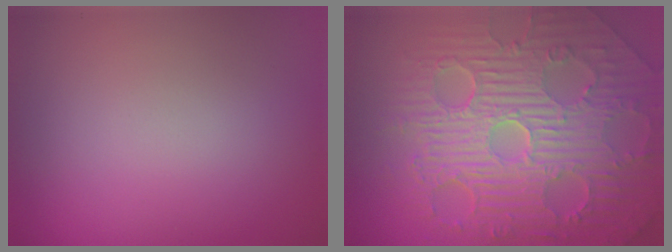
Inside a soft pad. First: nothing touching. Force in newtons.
{"total": 11.2, "press": 7.3, "slide": 8.5}